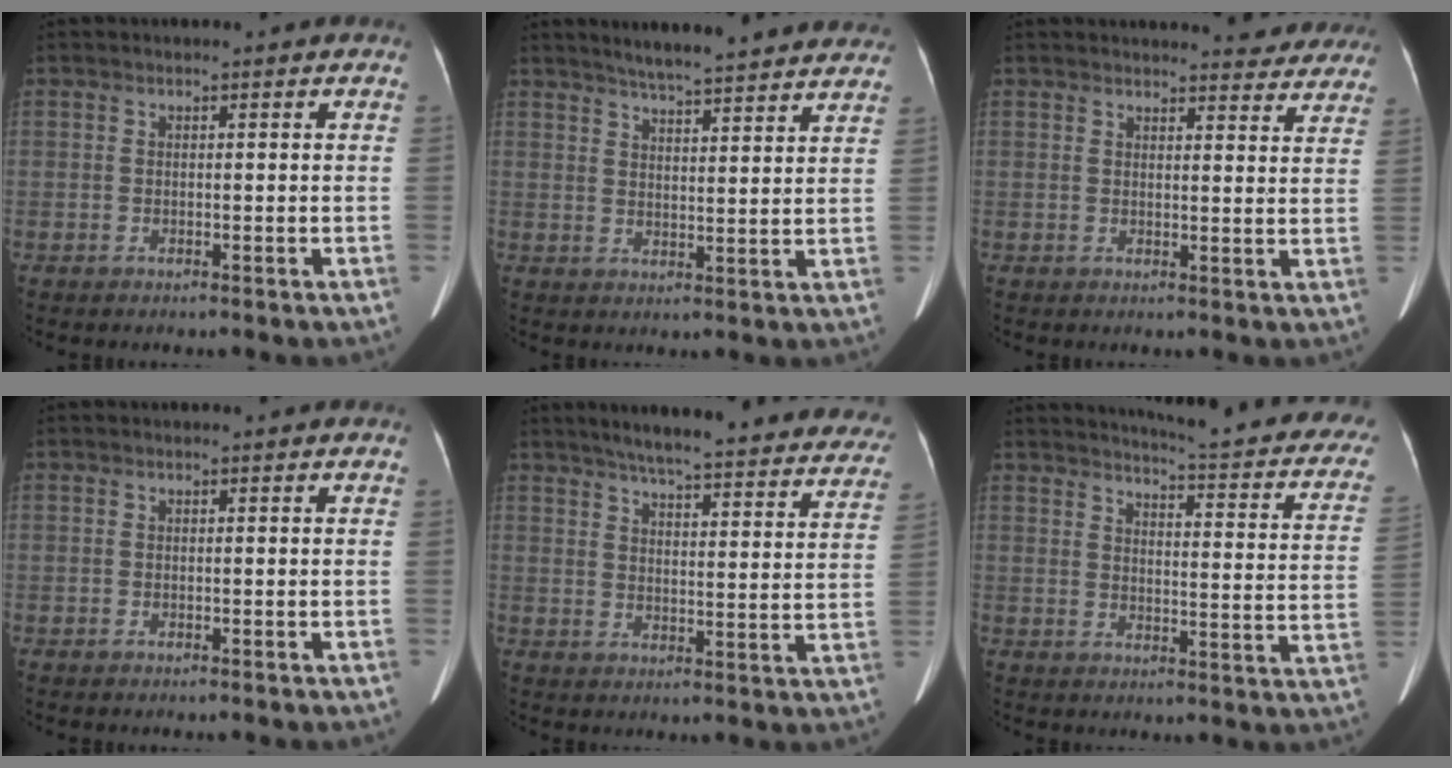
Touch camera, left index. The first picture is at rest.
{"total": 16.4, "force": [14.8, 1.6, 7.1], "torque": [-0.095, 0.019, 0.189]}
{"total": 12.4, "force": [11.8, 2.7, 2.7], "torque": [0.000, -0.017, 0.110]}
{"total": 0.0}
{"total": 28.8, "force": [25.8, 4.1, 12.3], "torque": [-0.172, -0.042, 0.306]}
{"total": 22.1, "force": [19.7, 2.4, 9.9], "torque": [-0.123, -0.073, 0.213]}